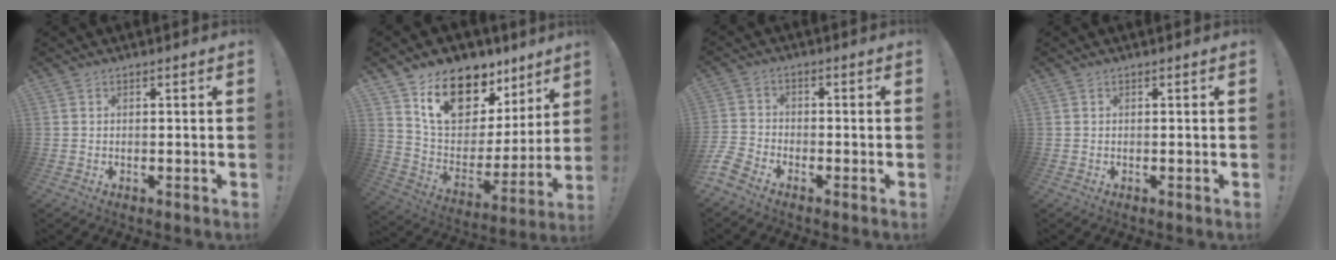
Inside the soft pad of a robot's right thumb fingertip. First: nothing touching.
{"total": 16.8, "force": [11.4, 10.0, 7.3], "torque": [-0.117, -0.078, 0.210]}
{"total": 5.7, "force": [-4.1, 3.3, 2.2], "torque": [-0.065, 0.010, -0.076]}
{"total": 0.0}